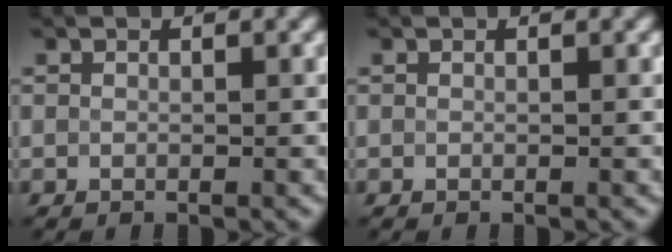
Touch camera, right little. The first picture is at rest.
{"total": 0.0}